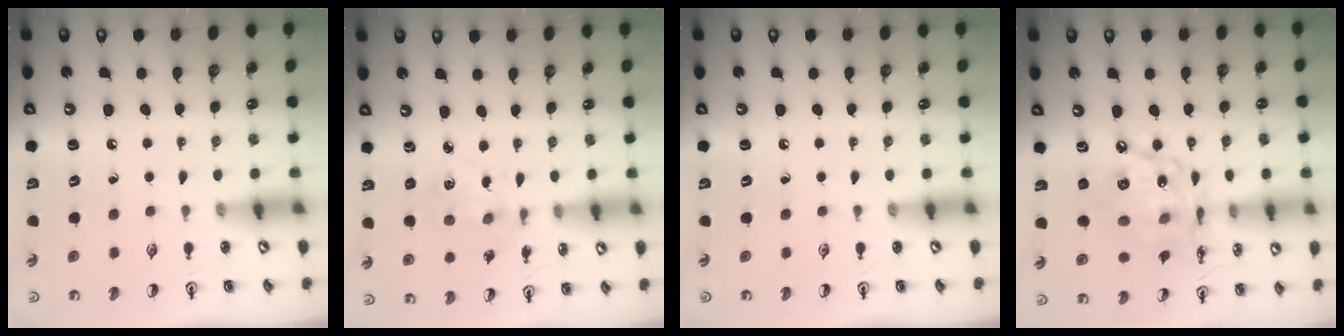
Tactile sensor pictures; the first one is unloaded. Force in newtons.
{"total": 1.9, "press": 1.9, "slide": 0.2}
{"total": 0.0}
{"total": 17.9, "press": 17.9, "slide": 1.3}